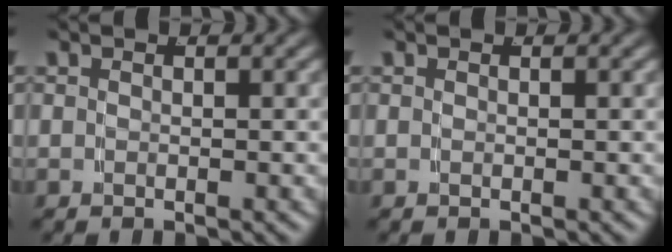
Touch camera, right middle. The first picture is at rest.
{"total": 0.0}